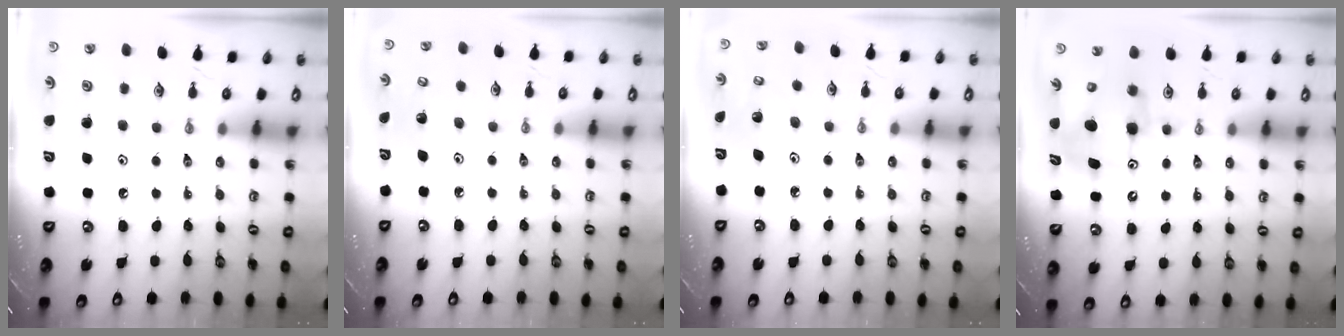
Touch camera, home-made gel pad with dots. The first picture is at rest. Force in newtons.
{"total": 2.5, "press": 2.5, "slide": 0.2}
{"total": 1.9, "press": 1.9, "slide": 0.1}
{"total": 8.7, "press": 8.4, "slide": 2.1}